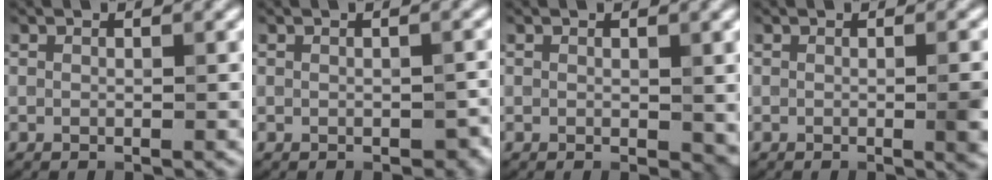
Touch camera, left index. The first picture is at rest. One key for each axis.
{"total": 1.8, "fx": -0.6, "fy": 1.1, "fz": 1.2, "tx": -0.021, "ty": -0.007, "tz": -0.003}
{"total": 1.6, "fx": 0.0, "fy": 0.9, "fz": 1.3, "tx": -0.014, "ty": -0.004, "tz": 0.003}
{"total": 2.9, "fx": -0.3, "fy": 0.7, "fz": 2.8, "tx": -0.029, "ty": 0.000, "tz": -0.005}